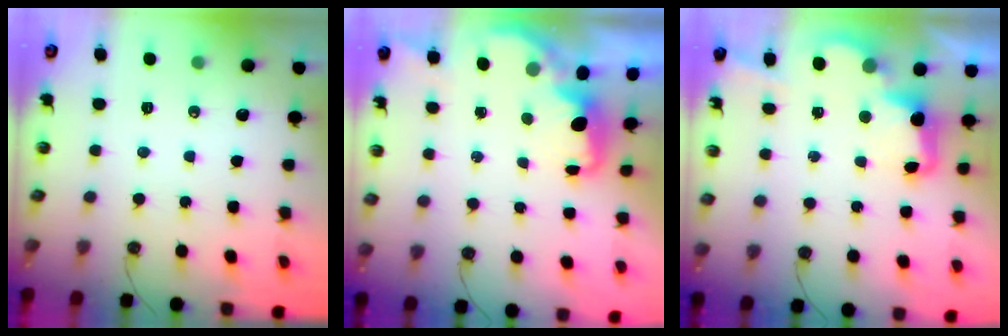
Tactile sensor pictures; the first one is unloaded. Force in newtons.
{"total": 1.5, "press": 1.3, "slide": 0.7}
{"total": 3.6, "press": 3.5, "slide": 0.7}